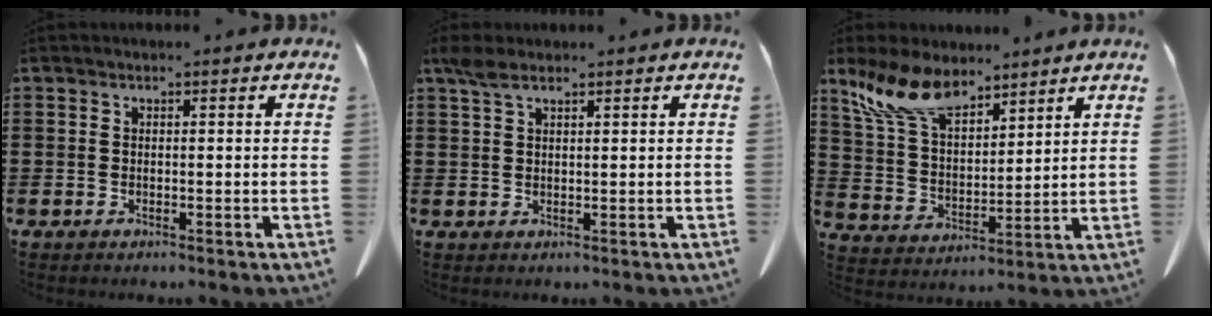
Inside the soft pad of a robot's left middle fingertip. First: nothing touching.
{"total": 2.5, "force": [1.7, 0.9, 1.6], "torque": [-0.038, 0.002, 0.032]}
{"total": 10.9, "force": [8.1, 4.5, 5.8], "torque": [-0.147, -0.017, 0.155]}